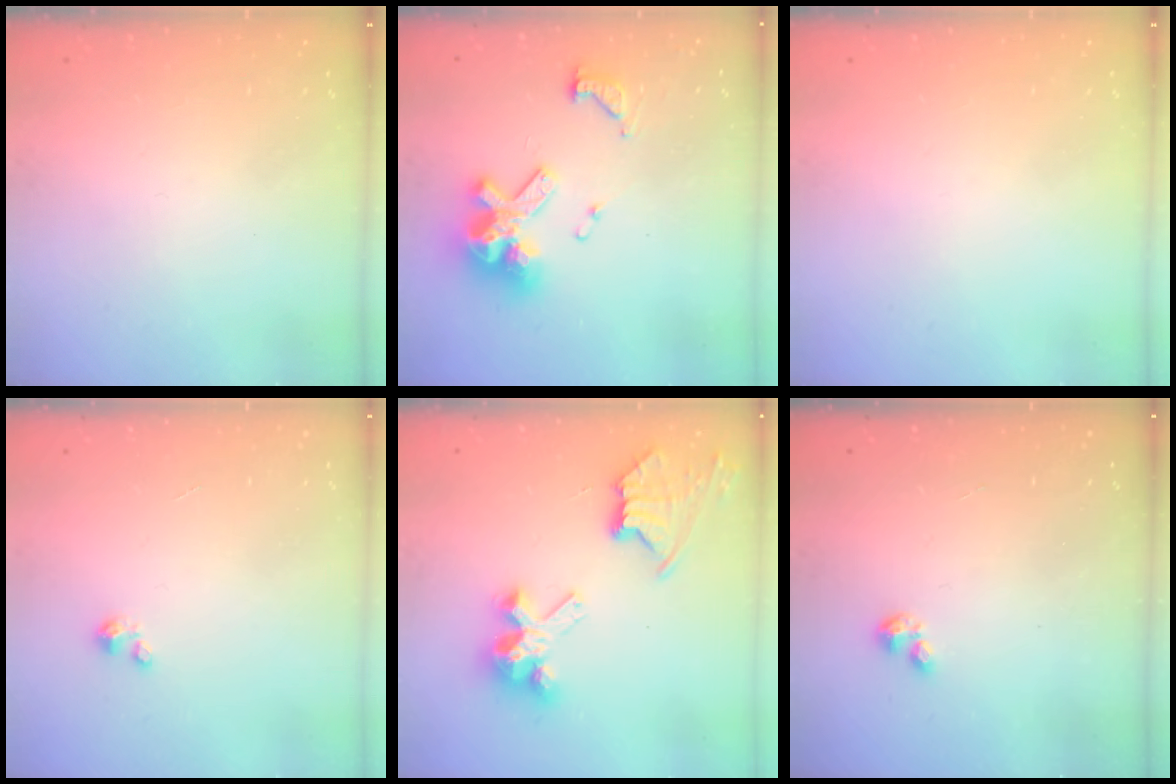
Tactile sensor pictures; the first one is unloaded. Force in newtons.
{"total": 12.9, "press": 12.8, "slide": 1.4}
{"total": 0.0}
{"total": 1.2, "press": 1.1, "slide": 0.1}
{"total": 9.8, "press": 9.8, "slide": 0.7}
{"total": 0.7, "press": 0.6, "slide": 0.2}